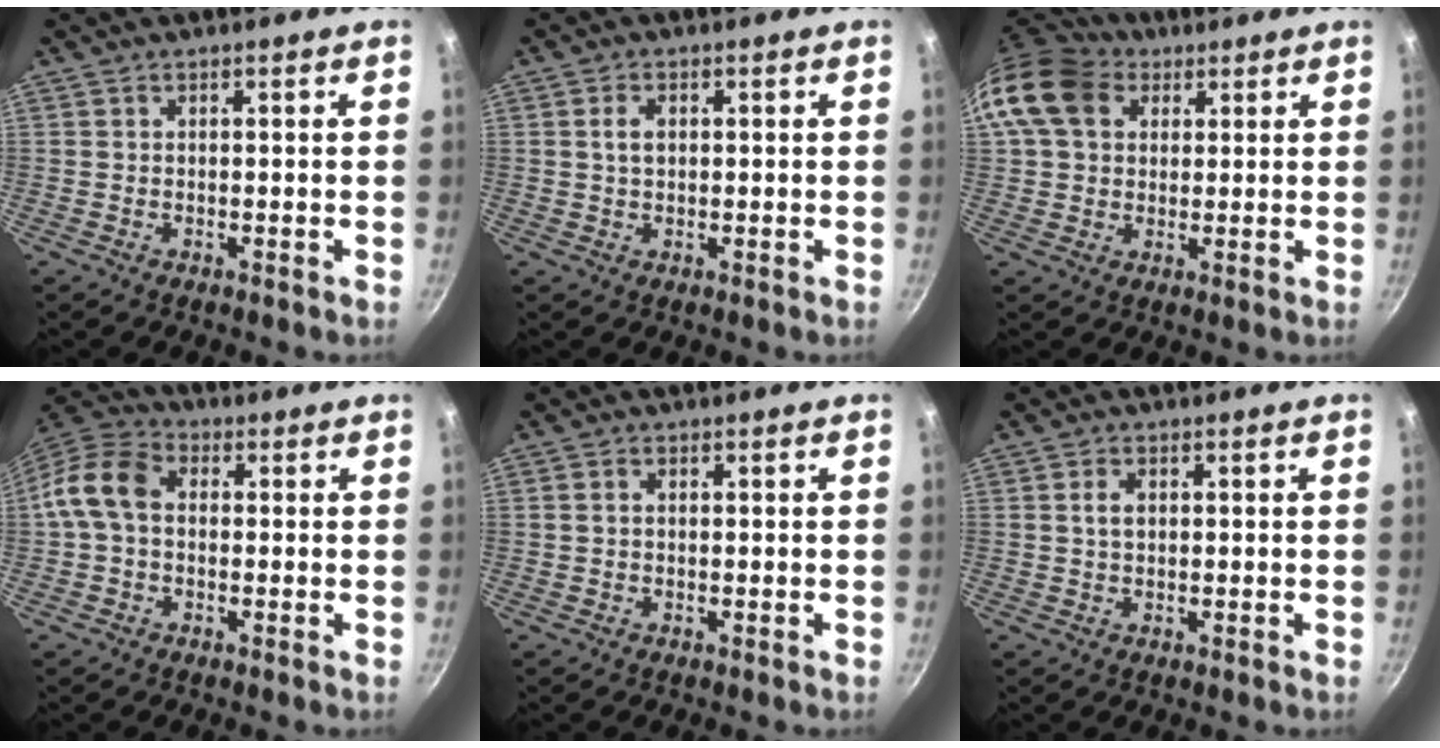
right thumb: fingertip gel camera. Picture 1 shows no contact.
{"total": 2.8, "force": [0.5, 1.8, 2.0], "torque": [-0.030, 0.001, 0.009]}
{"total": 13.6, "force": [4.7, 10.5, 7.2], "torque": [-0.129, 0.015, 0.073]}
{"total": 9.9, "force": [0.3, 7.2, 6.7], "torque": [-0.116, 0.030, -0.015]}
{"total": 1.1, "force": [0.1, 0.8, 0.7], "torque": [-0.013, 0.004, 0.000]}
{"total": 2.6, "force": [0.5, 1.7, 1.9], "torque": [-0.027, 0.002, 0.008]}